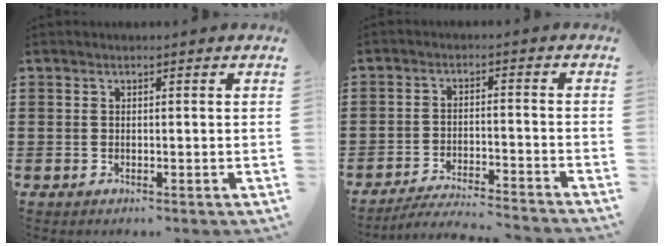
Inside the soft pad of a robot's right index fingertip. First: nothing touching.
{"total": 4.4, "force": [-4.2, -0.2, 1.3], "torque": [-0.030, -0.009, -0.085]}